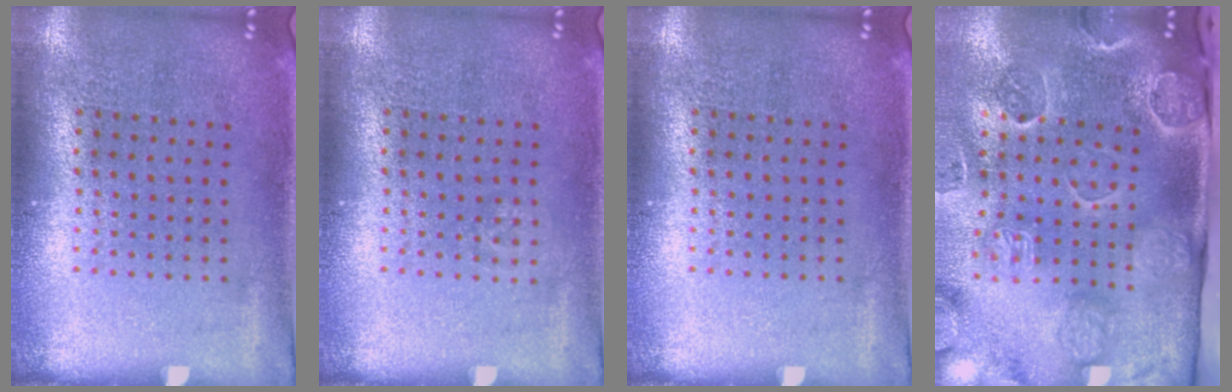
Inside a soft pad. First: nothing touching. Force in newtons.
{"total": 0.7, "press": 0.7, "slide": 0.1}
{"total": 0.0}
{"total": 3.4, "press": 3.2, "slide": 1.1}